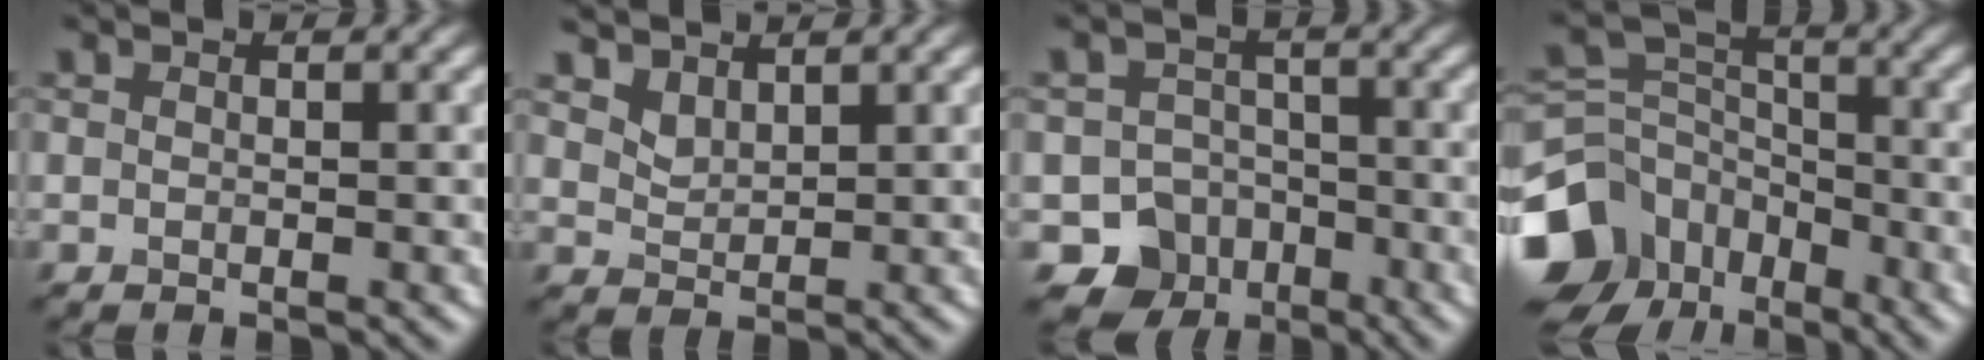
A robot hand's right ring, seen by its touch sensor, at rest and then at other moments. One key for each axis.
{"total": 2.6, "fx": 2.2, "fy": 1.1, "fz": 0.7, "tx": -0.024, "ty": -0.009, "tz": 0.056}
{"total": 6.8, "fx": -3.8, "fy": 5.4, "fz": 1.3, "tx": 0.001, "ty": -0.007, "tz": -0.065}
{"total": 11.7, "fx": -6.9, "fy": 8.5, "fz": 4.3, "tx": -0.118, "ty": -0.014, "tz": -0.121}